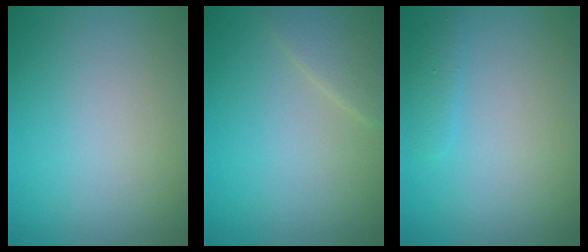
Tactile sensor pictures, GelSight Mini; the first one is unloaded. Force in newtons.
{"total": 2.1, "press": 2.1, "slide": 0.1}
{"total": 1.1, "press": 1.1, "slide": 0.1}